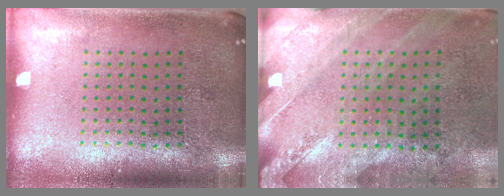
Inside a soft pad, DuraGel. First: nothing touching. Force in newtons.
{"total": 2.4, "press": 2.0, "slide": 1.3}